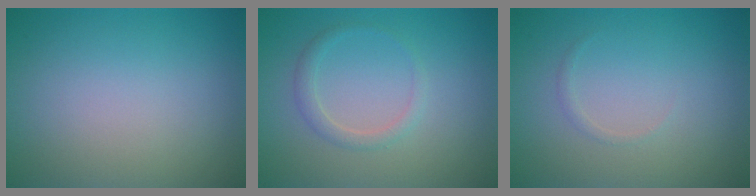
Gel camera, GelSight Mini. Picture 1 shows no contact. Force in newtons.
{"total": 1.5, "press": 1.5, "slide": 0.1}
{"total": 0.5, "press": 0.5, "slide": 0.1}